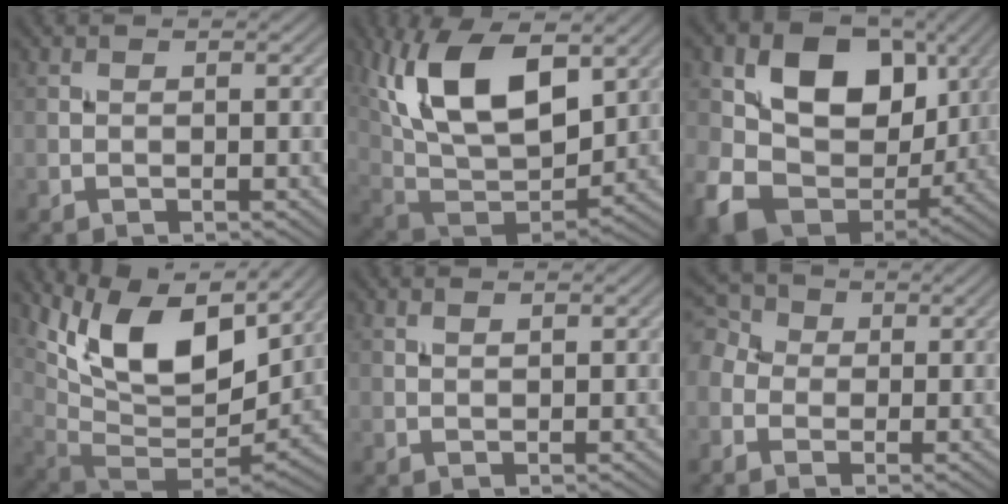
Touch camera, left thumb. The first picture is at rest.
{"total": 15.6, "force": [6.0, 8.5, 11.7], "torque": [-0.242, -0.004, 0.119]}
{"total": 14.6, "force": [2.6, 11.1, 9.1], "torque": [-0.178, -0.015, 0.045]}
{"total": 14.5, "force": [7.2, 7.0, 10.5], "torque": [-0.198, 0.011, 0.135]}
{"total": 0.7, "force": [0.4, 0.3, 0.4], "torque": [-0.007, -0.001, 0.010]}
{"total": 4.9, "force": [0.3, 4.3, 2.3], "torque": [-0.074, 0.012, -0.002]}